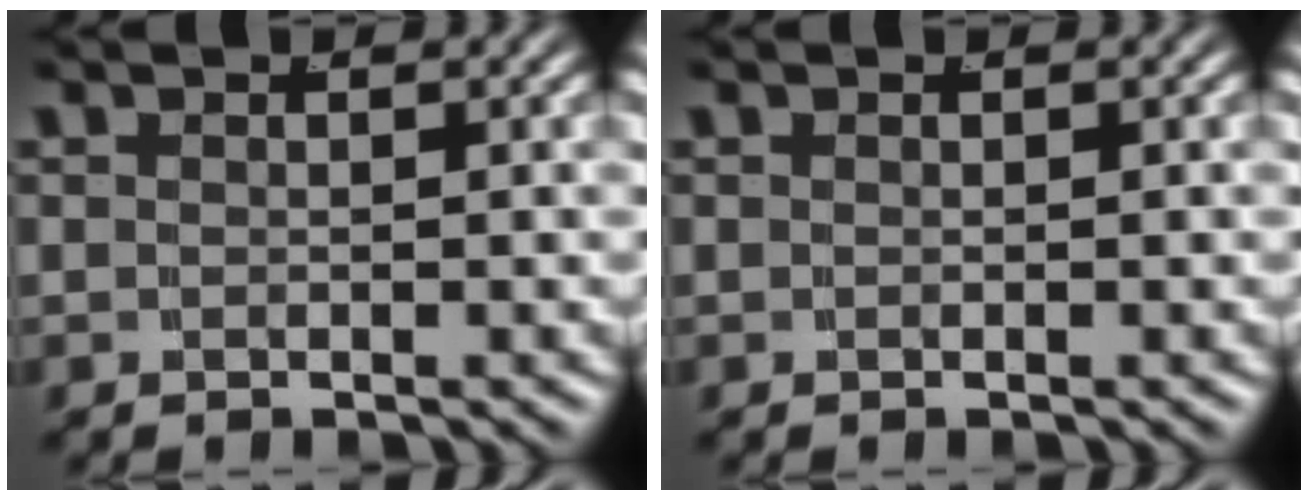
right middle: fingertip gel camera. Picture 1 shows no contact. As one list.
[{"total": 0.0}]